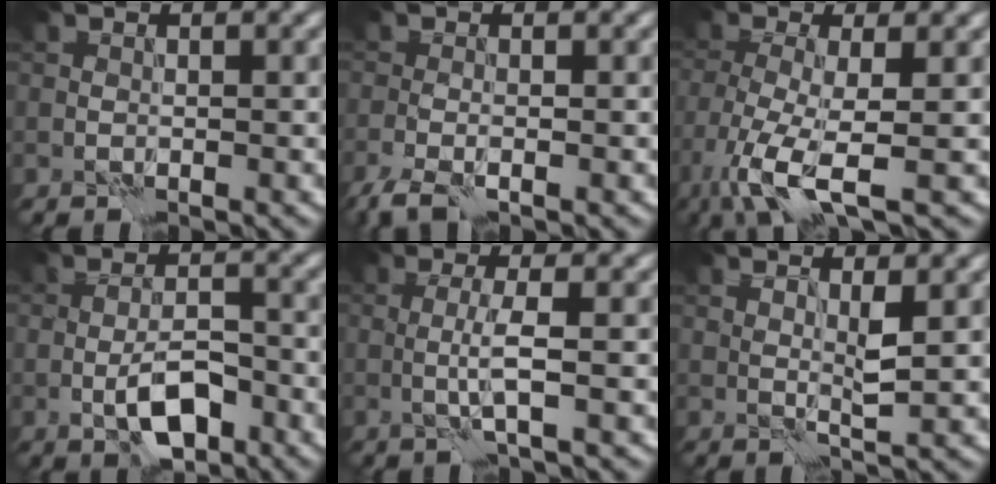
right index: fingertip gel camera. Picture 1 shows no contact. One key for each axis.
{"total": 2.6, "fx": -1.8, "fy": 0.7, "fz": 1.7, "tx": -0.040, "ty": -0.007, "tz": -0.041}
{"total": 7.0, "fx": -3.3, "fy": 2.0, "fz": 5.8, "tx": -0.133, "ty": -0.018, "tz": -0.067}
{"total": 4.7, "fx": -2.1, "fy": 1.9, "fz": 3.8, "tx": -0.065, "ty": 0.001, "tz": -0.035}
{"total": 2.5, "fx": -0.1, "fy": 0.2, "fz": 2.5, "tx": -0.052, "ty": -0.006, "tz": -0.005}
{"total": 1.8, "fx": 0.7, "fy": 0.1, "fz": 1.7, "tx": -0.033, "ty": -0.003, "tz": 0.011}